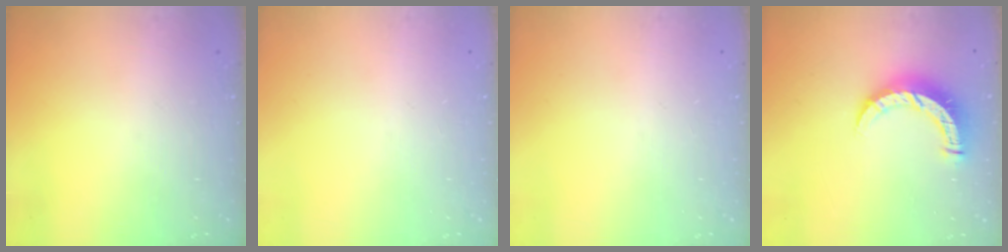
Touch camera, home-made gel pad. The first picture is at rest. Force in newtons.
{"total": 0.0}
{"total": 0.0}
{"total": 8.9, "press": 8.9, "slide": 0.8}